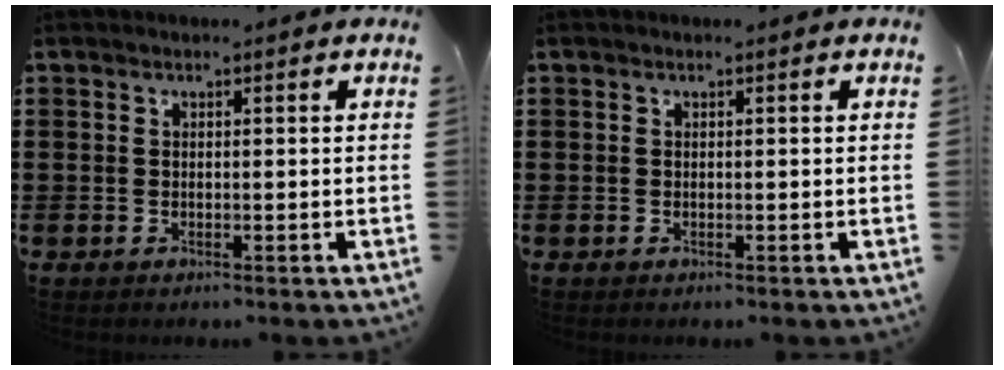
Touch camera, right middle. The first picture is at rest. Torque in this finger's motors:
{"motor_torque": [0.00, 0.00, 0.02, -0.01]}